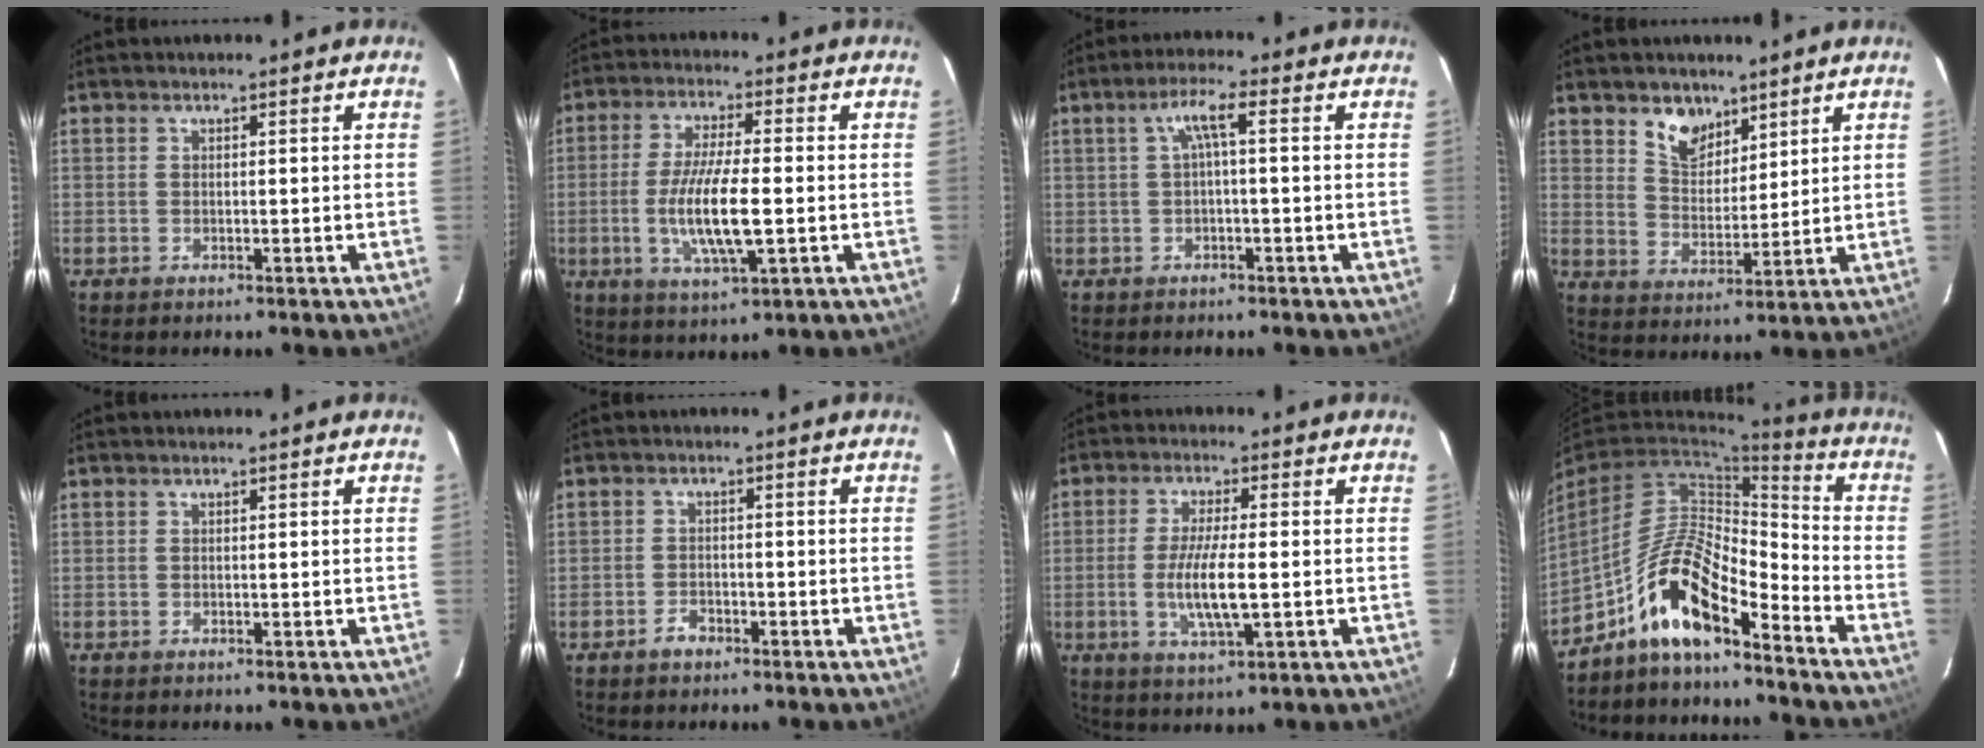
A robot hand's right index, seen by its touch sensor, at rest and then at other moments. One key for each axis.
{"total": 11.0, "fx": -1.8, "fy": 2.2, "fz": 10.7, "tx": -0.207, "ty": -0.010, "tz": -0.035}
{"total": 4.2, "fx": -0.2, "fy": 0.6, "fz": 4.2, "tx": -0.084, "ty": 0.012, "tz": 0.000}
{"total": 7.2, "fx": 5.0, "fy": 4.5, "fz": 2.8, "tx": -0.041, "ty": 0.005, "tz": 0.095}
{"total": 0.0}
{"total": 2.7, "fx": -1.9, "fy": 1.8, "fz": 0.6, "tx": -0.011, "ty": 0.007, "tz": -0.031}
{"total": 8.2, "fx": -1.3, "fy": 1.5, "fz": 8.0, "tx": -0.155, "ty": -0.009, "tz": -0.024}
{"total": 12.8, "fx": -9.4, "fy": 3.5, "fz": 8.0, "tx": -0.158, "ty": 0.012, "tz": -0.178}